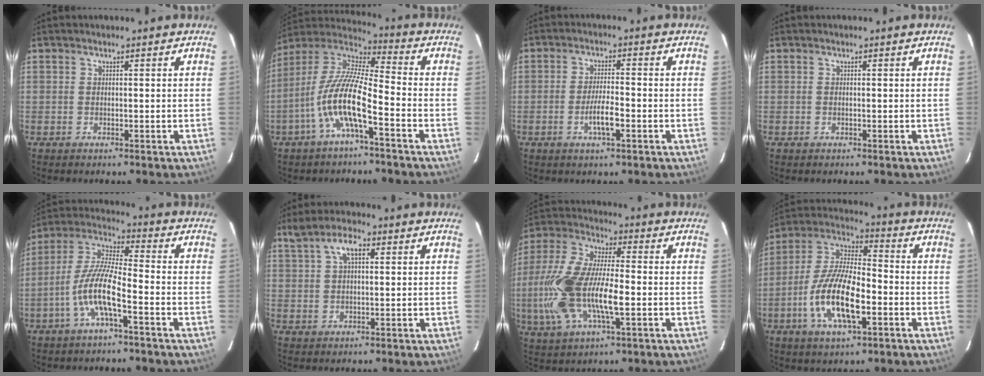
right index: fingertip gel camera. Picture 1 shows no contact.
{"total": 13.0, "force": [-5.3, 2.3, 11.7], "torque": [-0.230, 0.004, -0.107]}
{"total": 4.8, "force": [-2.2, 0.8, 4.2], "torque": [-0.084, -0.002, -0.037]}
{"total": 0.0}
{"total": 10.1, "force": [-4.3, 1.5, 9.0], "torque": [-0.196, 0.008, -0.085]}
{"total": 4.9, "force": [2.2, 2.0, 3.9], "torque": [-0.069, 0.013, 0.041]}
{"total": 18.5, "force": [-3.3, 6.9, 16.9], "torque": [-0.357, -0.001, -0.066]}
{"total": 15.8, "force": [-5.1, 5.7, 13.8], "torque": [-0.284, -0.004, -0.098]}